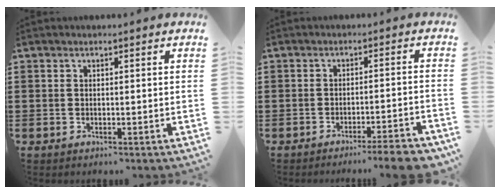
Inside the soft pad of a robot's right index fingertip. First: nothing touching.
{"total": 4.6, "force": [-3.9, -0.3, 2.5], "torque": [-0.039, -0.014, -0.072]}